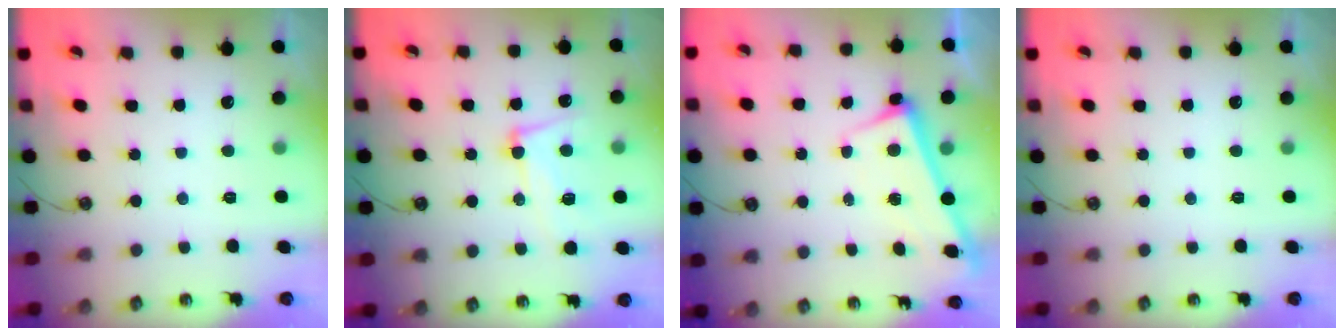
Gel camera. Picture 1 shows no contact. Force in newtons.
{"total": 12.2, "press": 12.1, "slide": 1.8}
{"total": 2.8, "press": 2.7, "slide": 0.4}
{"total": 0.0}